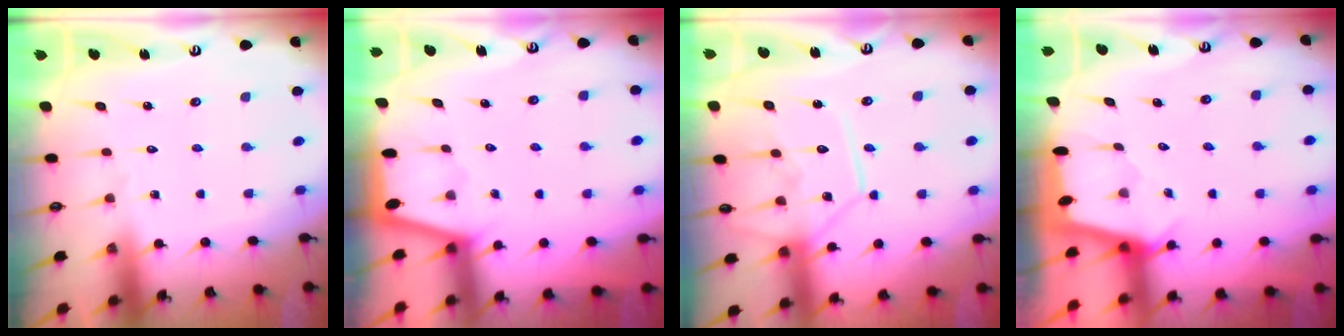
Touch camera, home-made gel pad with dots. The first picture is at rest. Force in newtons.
{"total": 1.1, "press": 1.0, "slide": 0.2}
{"total": 13.3, "press": 13.3, "slide": 0.8}
{"total": 2.3, "press": 2.3, "slide": 0.3}